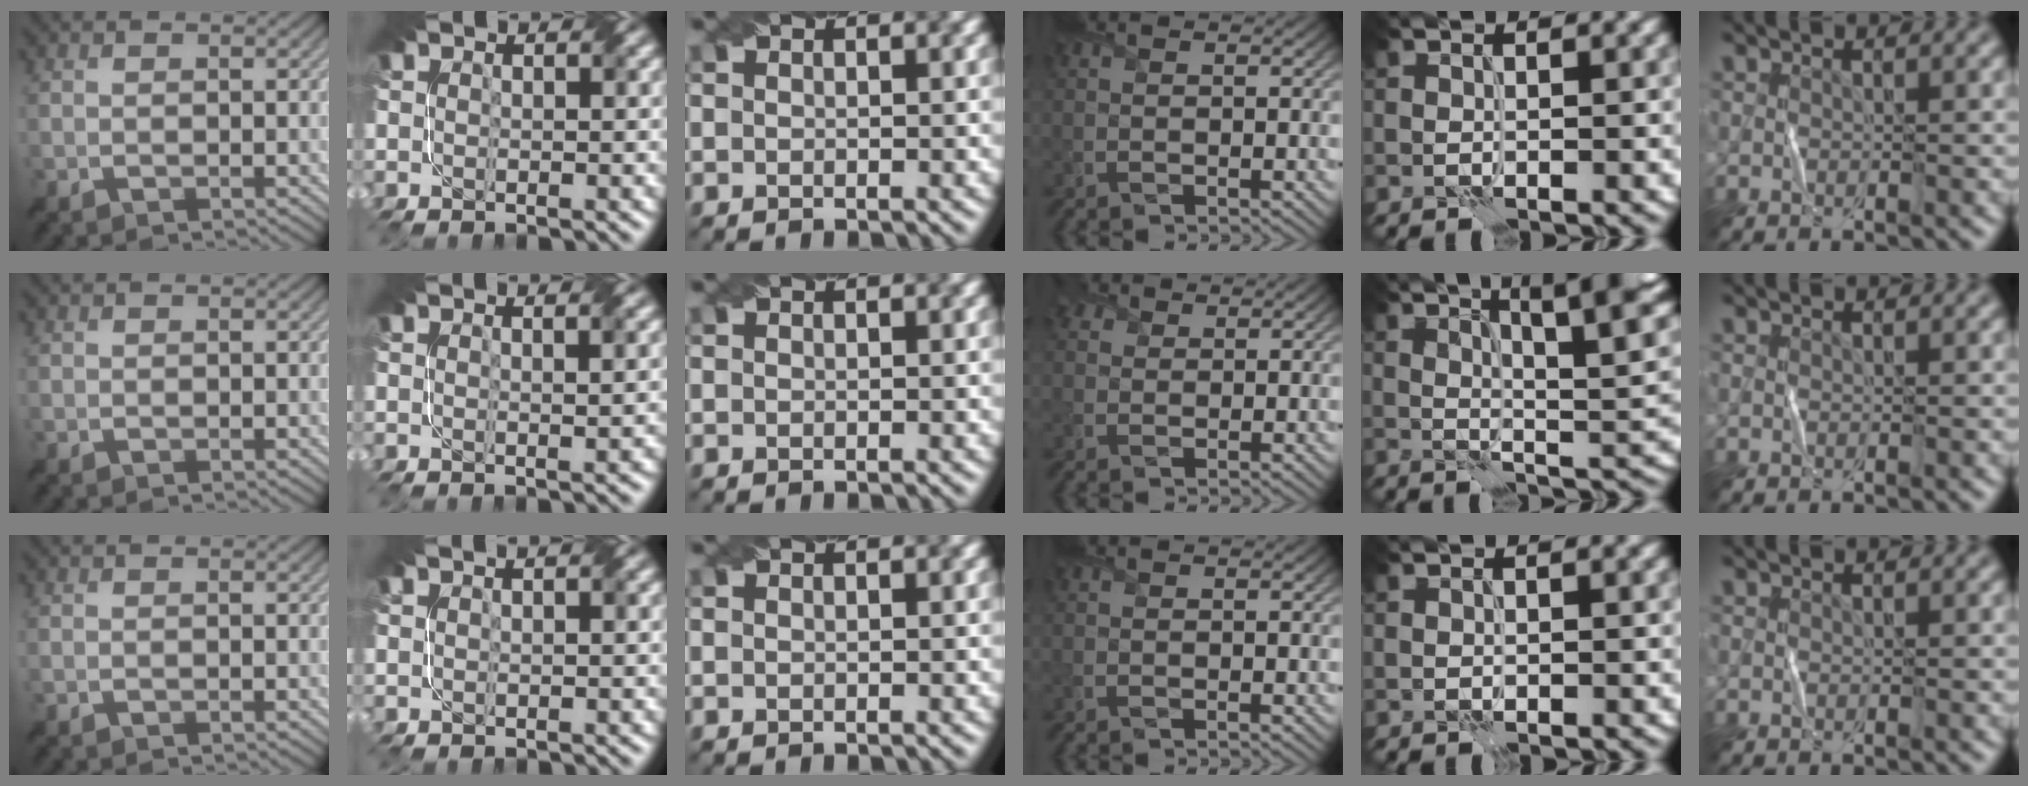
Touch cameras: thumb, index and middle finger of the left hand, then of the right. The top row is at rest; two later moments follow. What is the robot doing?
{"motion": "fold", "object": "bubble wrap"}